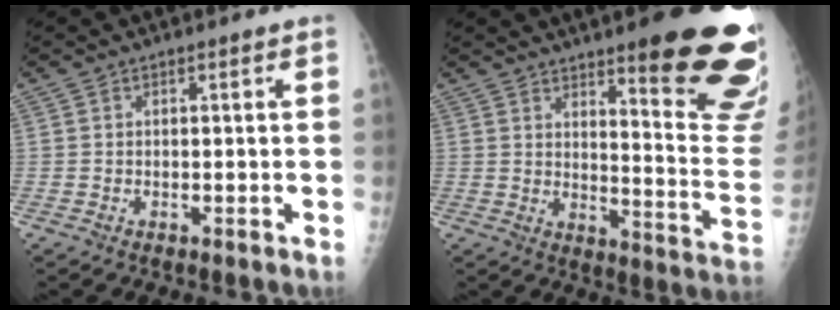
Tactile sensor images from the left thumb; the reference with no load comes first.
{"total": 22.1, "force": [14.3, 3.9, 16.4], "torque": [-0.179, -0.091, 0.187]}